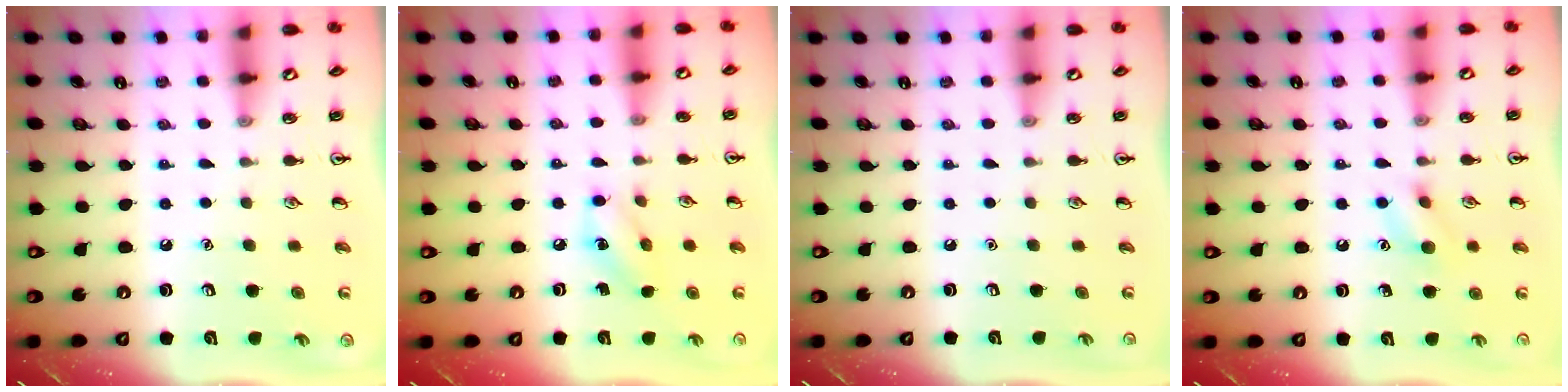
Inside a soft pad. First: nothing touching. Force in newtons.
{"total": 6.1, "press": 6.0, "slide": 1.1}
{"total": 0.0}
{"total": 7.7, "press": 7.6, "slide": 1.0}